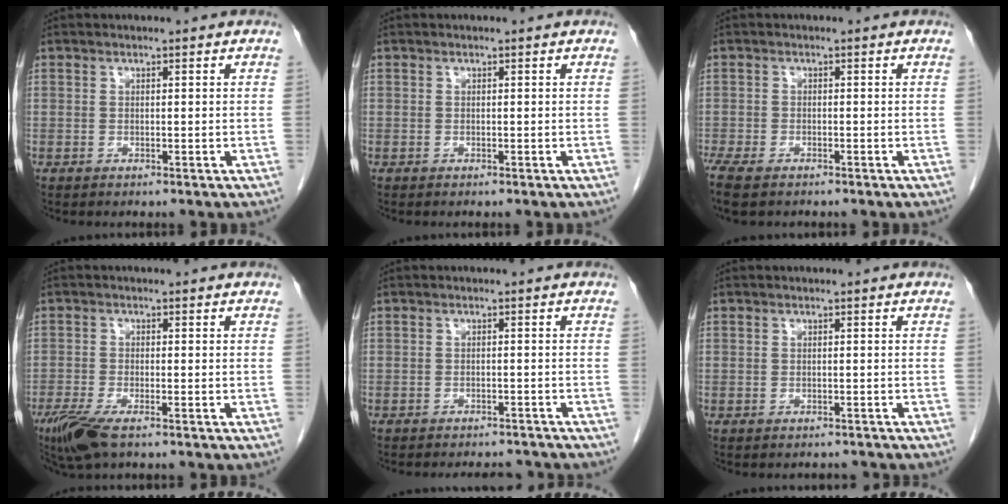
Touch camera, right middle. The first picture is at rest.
{"total": 0.0}
{"total": 8.0, "force": [-5.8, 3.3, 4.4], "torque": [-0.104, -0.016, -0.094]}
{"total": 6.0, "force": [-4.1, 1.2, 4.2], "torque": [-0.086, -0.017, -0.074]}
{"total": 7.1, "force": [-6.7, 1.8, 1.8], "torque": [-0.019, 0.002, -0.079]}
{"total": 1.3, "force": [-1.2, 0.2, -0.2], "torque": [0.004, -0.004, -0.014]}